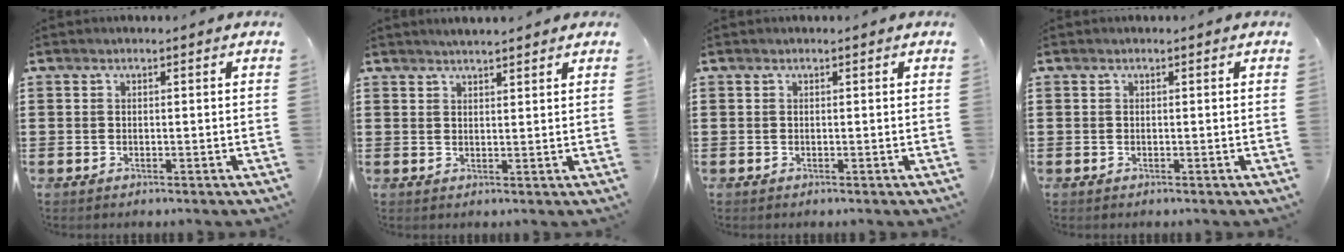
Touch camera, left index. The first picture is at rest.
{"total": 1.9, "force": [1.9, 0.0, 0.4], "torque": [-0.012, 0.001, 0.036]}
{"total": 0.0}
{"total": 0.0}